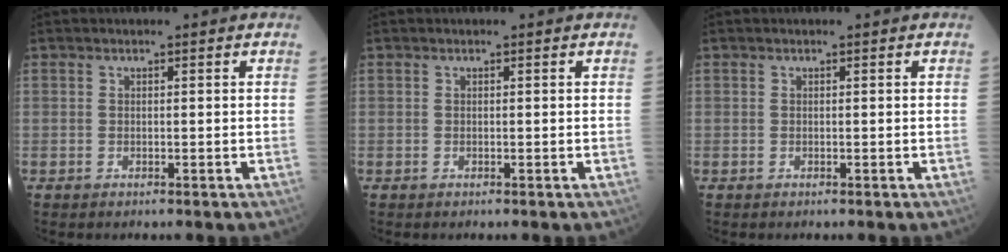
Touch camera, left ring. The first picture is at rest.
{"total": 0.0}
{"total": 0.0}